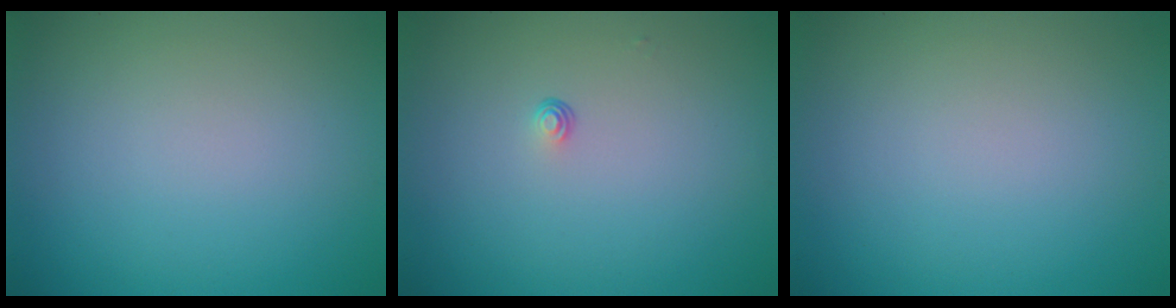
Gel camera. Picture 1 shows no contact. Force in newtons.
{"total": 0.6, "press": 0.3, "slide": 0.5}
{"total": 0.0}